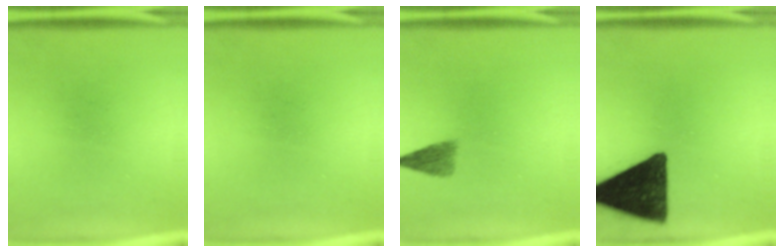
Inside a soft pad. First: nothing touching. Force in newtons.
{"total": 0.0}
{"total": 2.9}
{"total": 16.7}